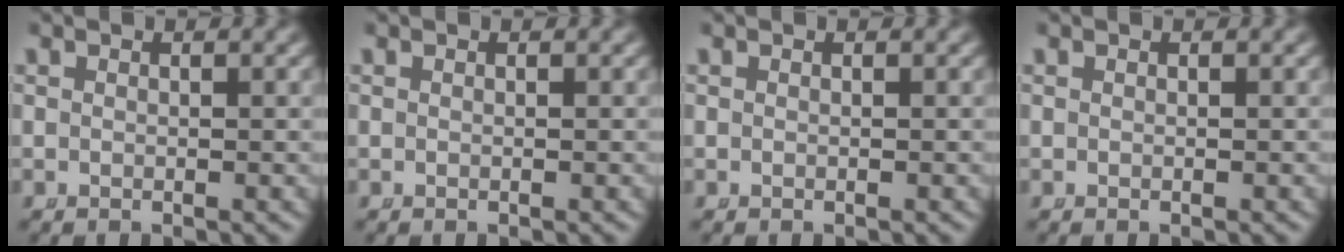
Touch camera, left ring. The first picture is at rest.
{"total": 0.0}
{"total": 0.0}
{"total": 0.0}